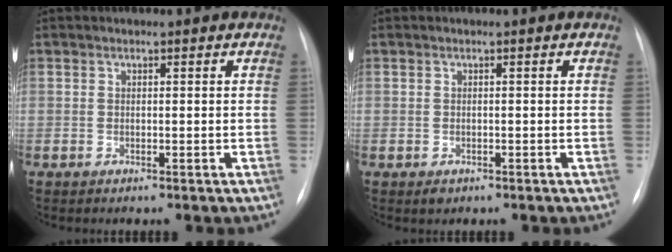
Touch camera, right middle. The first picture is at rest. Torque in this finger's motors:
{"motor_torque": [0.04, 0.04, 0.00, 0.00]}